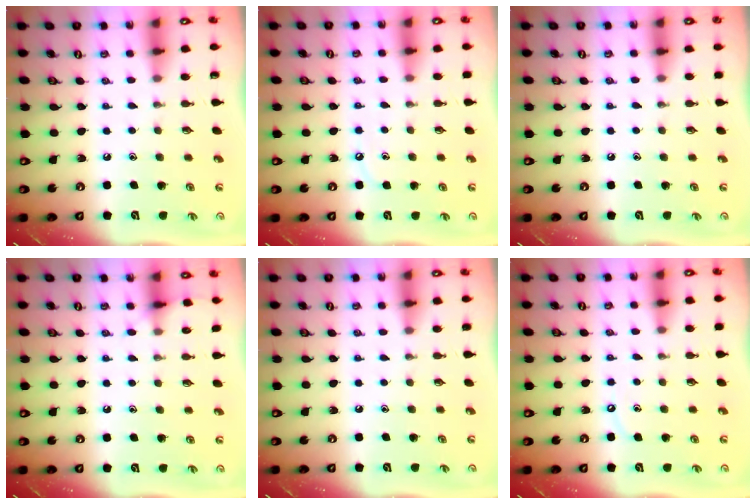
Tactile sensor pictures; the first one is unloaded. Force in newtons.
{"total": 4.8, "press": 4.8, "slide": 0.6}
{"total": 2.7, "press": 2.7, "slide": 0.5}
{"total": 4.8, "press": 4.8, "slide": 0.5}
{"total": 0.0}
{"total": 3.1, "press": 3.1, "slide": 0.5}